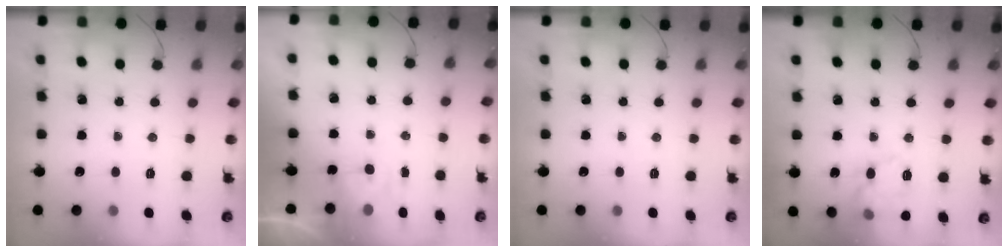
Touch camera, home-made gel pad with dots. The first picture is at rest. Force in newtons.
{"total": 3.8, "press": 3.7, "slide": 1.1}
{"total": 0.0}
{"total": 13.4, "press": 13.4, "slide": 0.4}